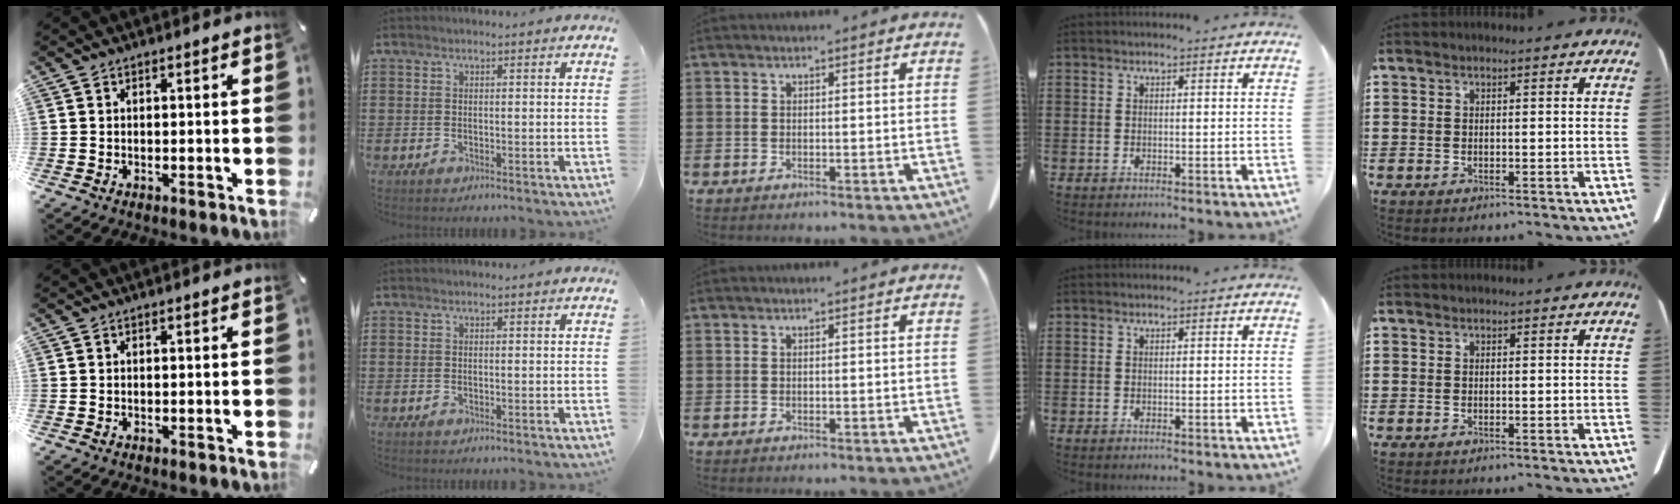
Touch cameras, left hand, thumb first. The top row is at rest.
{}